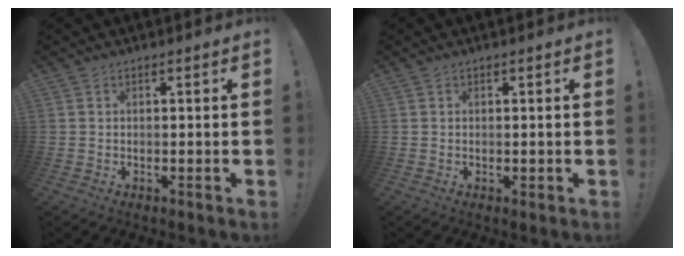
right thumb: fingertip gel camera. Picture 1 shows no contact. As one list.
[{"total": 0.7, "force": [0.2, 0.6, 0.4], "torque": [-0.002, 0.000, 0.003]}]